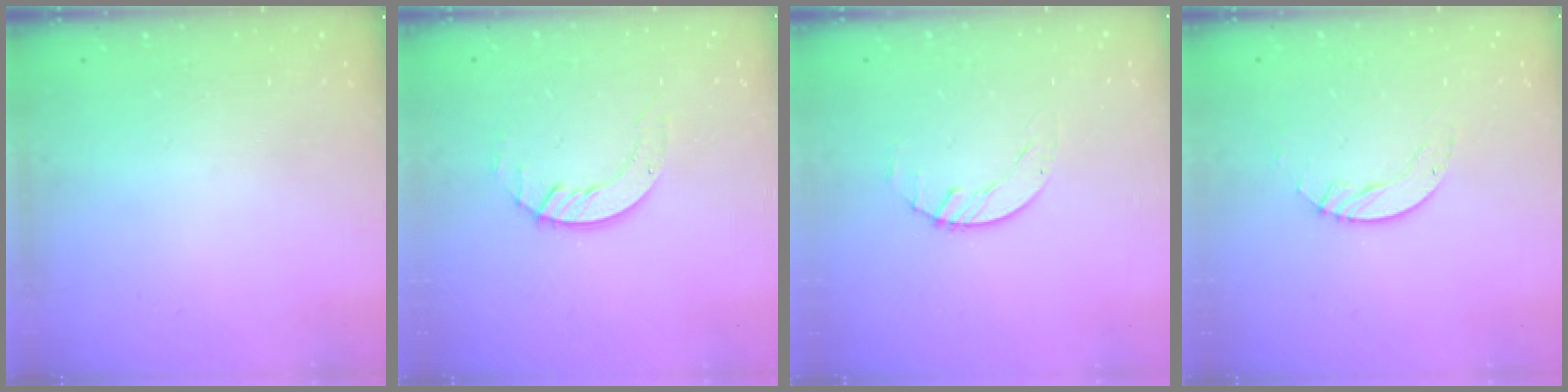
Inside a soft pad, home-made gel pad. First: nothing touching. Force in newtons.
{"total": 4.5, "press": 4.5, "slide": 0.4}
{"total": 0.8, "press": 0.8, "slide": 0.2}
{"total": 3.0, "press": 3.0, "slide": 0.2}